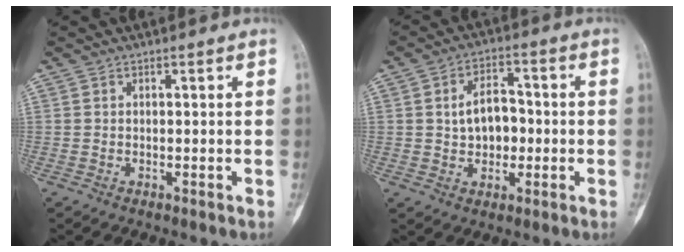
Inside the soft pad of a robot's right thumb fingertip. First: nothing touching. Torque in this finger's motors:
{"motor_torque": [-0.48, 0.83, 0.30, -0.55, -0.02]}